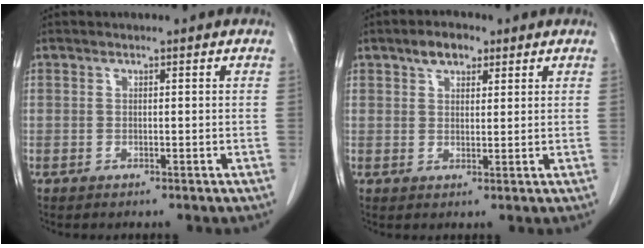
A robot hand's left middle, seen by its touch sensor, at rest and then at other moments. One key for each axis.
{"total": 3.9, "fx": 2.4, "fy": 2.1, "fz": 2.2, "tx": -0.040, "ty": 0.011, "tz": 0.042}